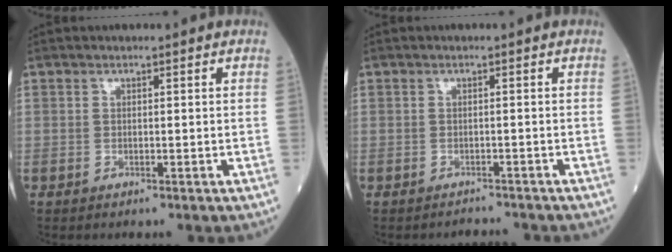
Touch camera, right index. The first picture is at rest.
{"total": 1.7, "force": [-1.7, -0.1, -0.3], "torque": [0.006, -0.006, -0.022]}